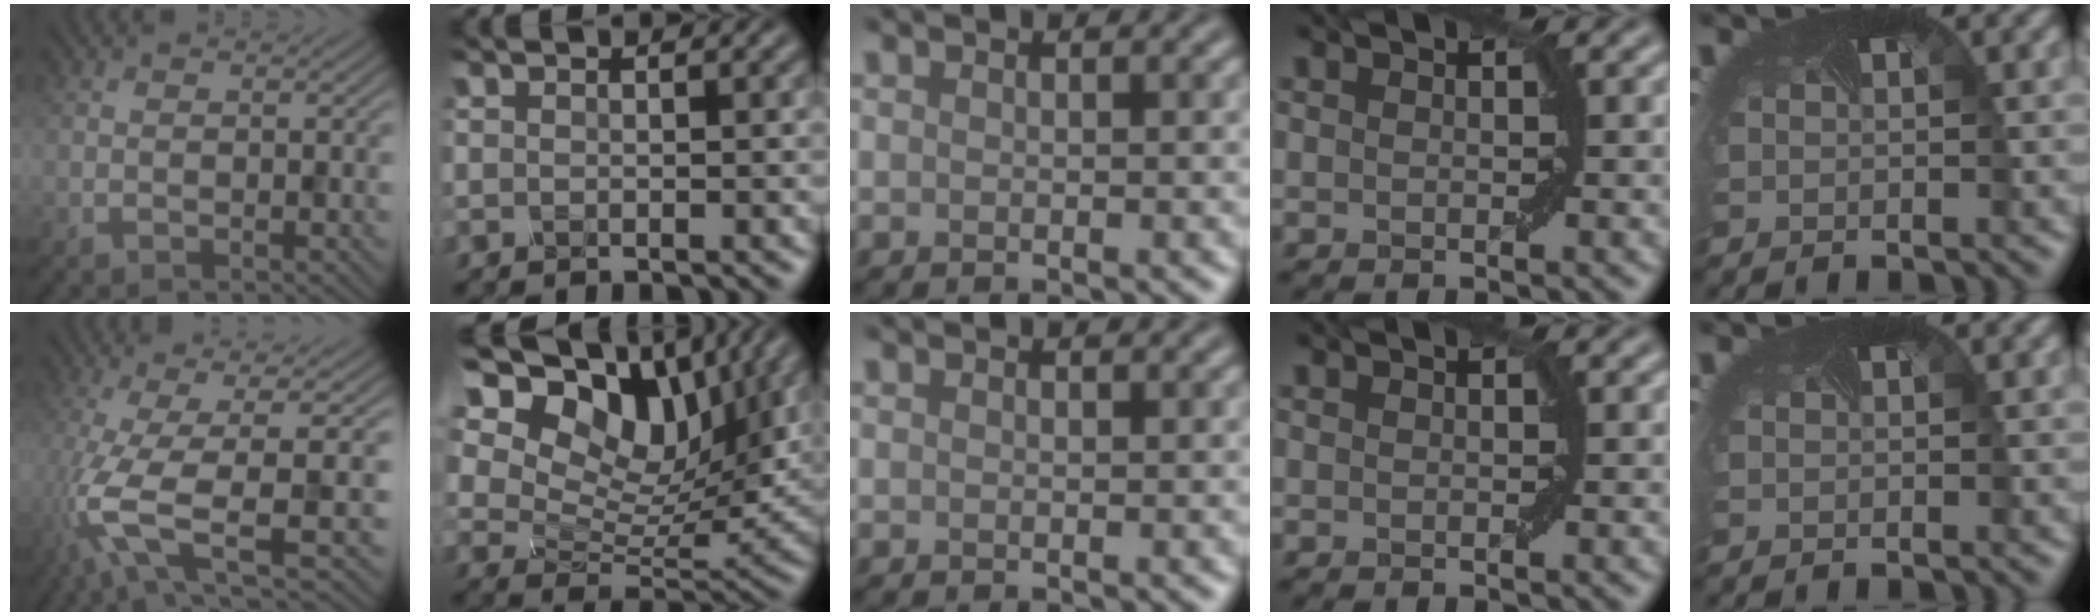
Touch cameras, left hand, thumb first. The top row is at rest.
{"thumb": {"total": 11.3, "force": [-2.4, 3.0, 10.6], "torque": [-0.204, -0.008, -0.043]}, "index": {"total": 13.0, "force": [5.6, 8.1, 8.5], "torque": [-0.178, 0.030, 0.103]}}